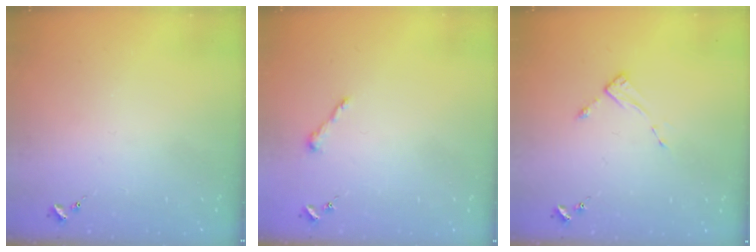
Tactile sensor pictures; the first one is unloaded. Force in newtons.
{"total": 3.6, "press": 3.6, "slide": 0.4}
{"total": 2.6, "press": 2.6, "slide": 0.3}